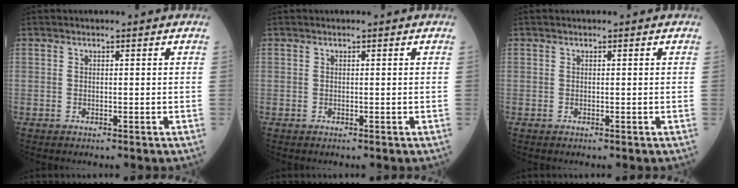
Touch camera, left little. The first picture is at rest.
{"total": 0.0}
{"total": 0.0}